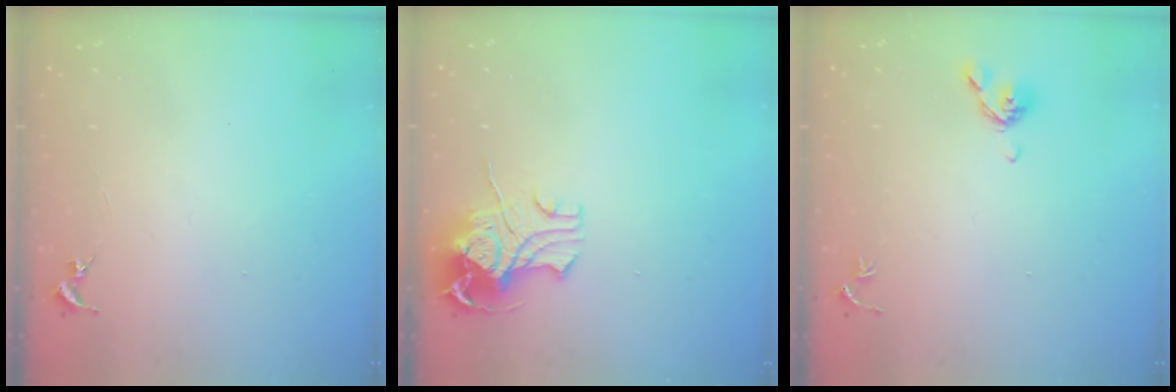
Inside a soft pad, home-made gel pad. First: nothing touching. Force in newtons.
{"total": 10.4, "press": 10.3, "slide": 1.3}
{"total": 6.9, "press": 6.8, "slide": 1.5}